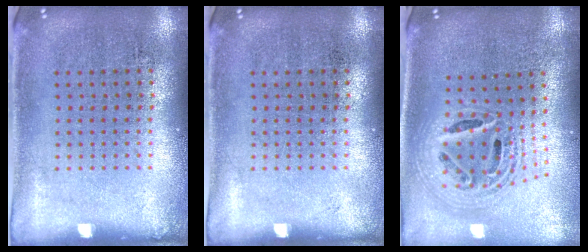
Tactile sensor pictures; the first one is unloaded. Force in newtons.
{"total": 0.0}
{"total": 2.3, "press": 1.8, "slide": 1.4}